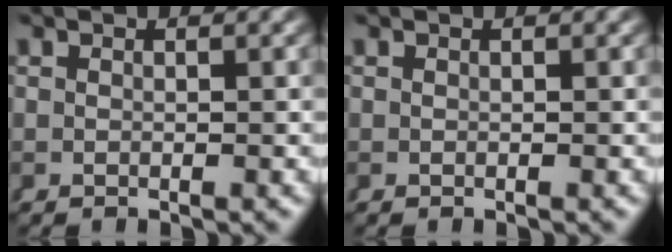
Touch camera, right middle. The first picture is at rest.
{"total": 0.0}